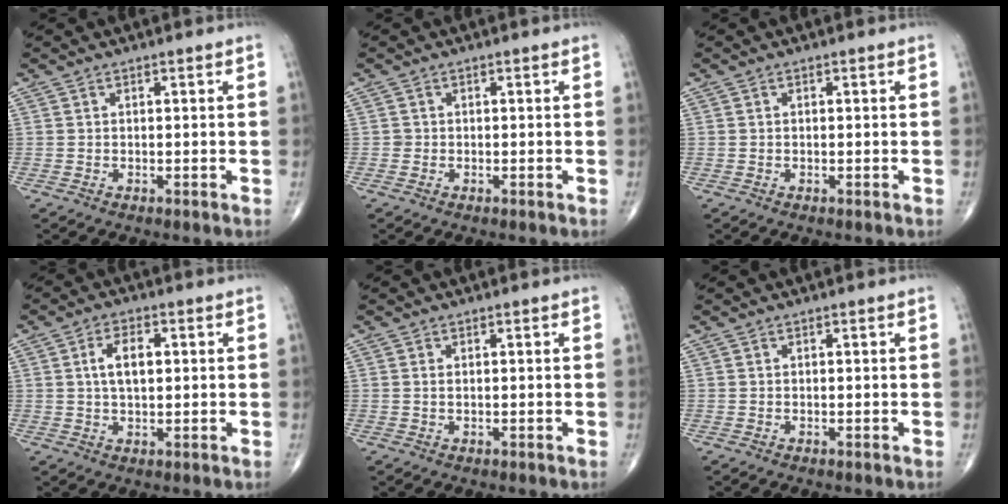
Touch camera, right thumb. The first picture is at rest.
{"total": 0.7, "force": [-0.1, 0.6, 0.0], "torque": [0.001, 0.003, -0.003]}
{"total": 0.0}
{"total": 5.7, "force": [1.1, 2.9, 4.8], "torque": [-0.083, 0.003, 0.016]}
{"total": 0.5, "force": [0.2, 0.2, 0.5], "torque": [-0.014, 0.000, 0.005]}
{"total": 0.0}